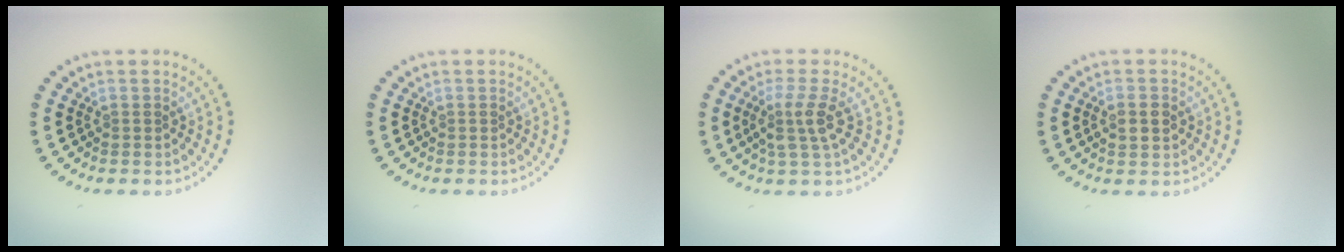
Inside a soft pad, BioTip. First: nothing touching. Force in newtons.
{"total": 0.0}
{"total": 2.8, "press": 2.1, "slide": 1.8}
{"total": 1.7, "press": 1.7, "slide": 0.2}